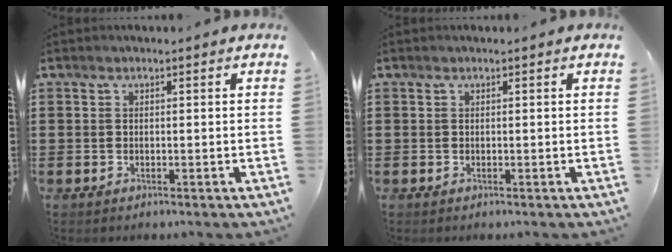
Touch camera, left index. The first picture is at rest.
{"total": 0.0}